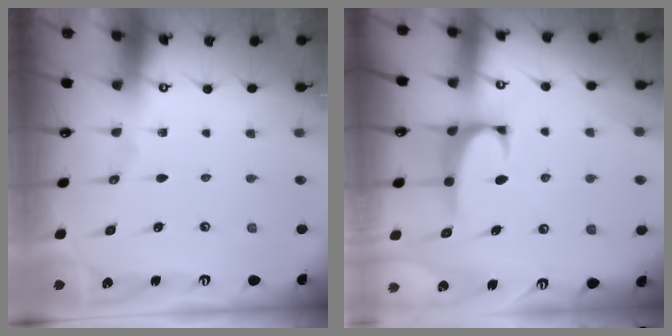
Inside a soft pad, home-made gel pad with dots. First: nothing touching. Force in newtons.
{"total": 1.0, "press": 0.8, "slide": 0.4}